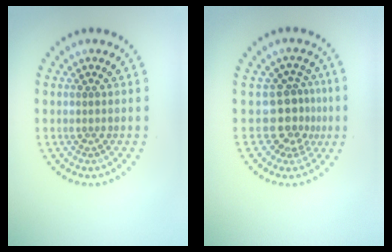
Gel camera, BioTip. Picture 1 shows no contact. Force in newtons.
{"total": 3.2, "press": 2.4, "slide": 2.1}